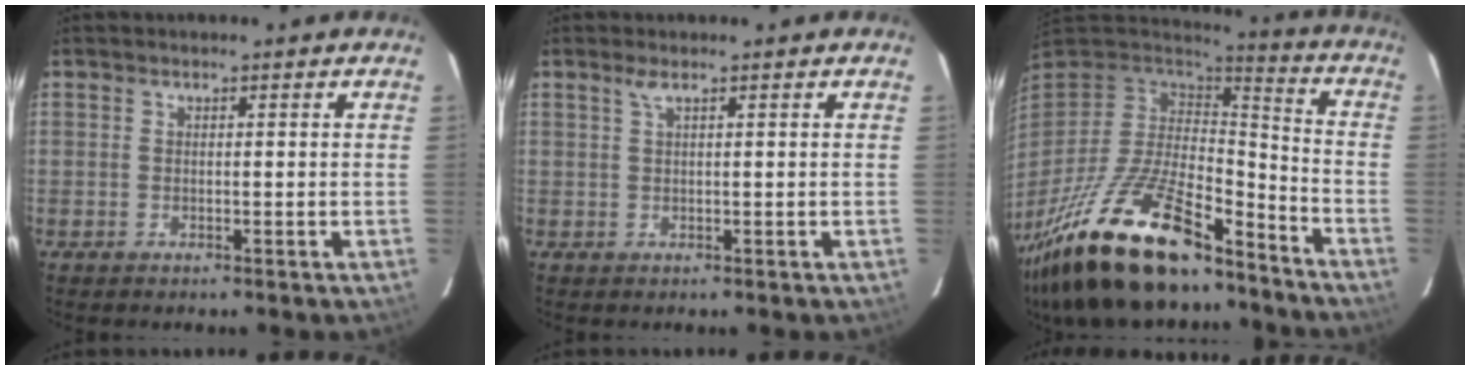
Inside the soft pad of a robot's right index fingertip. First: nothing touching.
{"total": 1.1, "force": [0.6, -0.2, 0.8], "torque": [-0.015, 0.003, 0.010]}
{"total": 28.8, "force": [-19.8, 10.0, 18.3], "torque": [-0.362, -0.040, -0.326]}